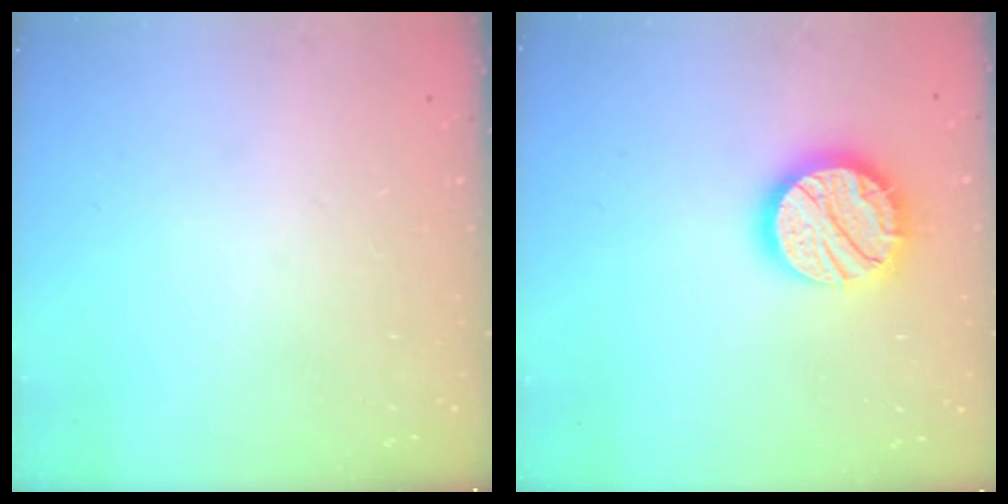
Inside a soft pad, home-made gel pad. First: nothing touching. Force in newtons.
{"total": 17.0, "press": 17.0, "slide": 0.8}